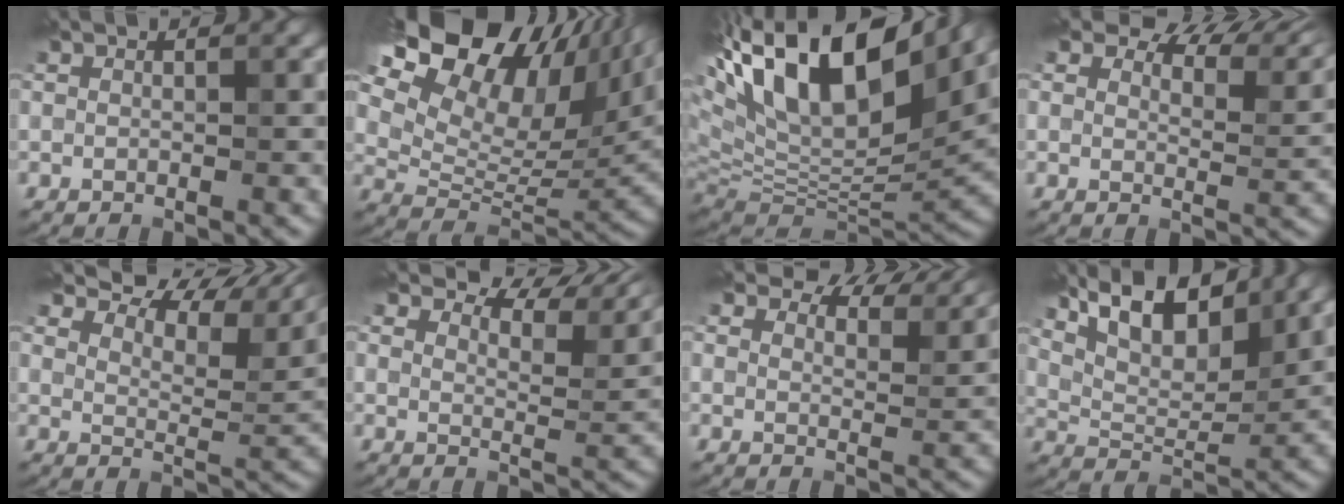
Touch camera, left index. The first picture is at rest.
{"total": 19.0, "force": [11.0, 10.0, 11.8], "torque": [-0.216, 0.058, 0.183]}
{"total": 19.2, "force": [8.4, 8.8, 15.0], "torque": [-0.281, 0.042, 0.148]}
{"total": 8.8, "force": [7.2, 3.0, 4.1], "torque": [-0.063, 0.015, 0.083]}
{"total": 11.1, "force": [8.9, 3.7, 5.6], "torque": [-0.092, 0.012, 0.136]}
{"total": 7.5, "force": [6.3, 2.2, 3.3], "torque": [-0.053, 0.009, 0.089]}
{"total": 8.6, "force": [7.3, 3.0, 3.5], "torque": [-0.047, 0.008, 0.081]}
{"total": 9.5, "force": [6.1, 4.0, 6.1], "torque": [-0.103, 0.019, 0.087]}